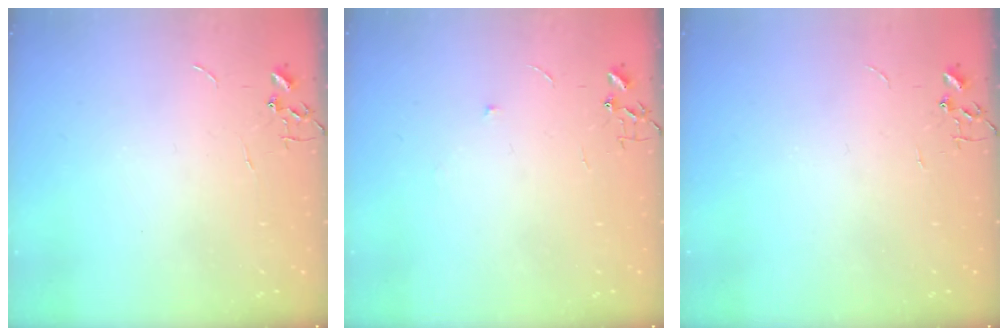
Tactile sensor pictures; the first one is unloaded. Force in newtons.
{"total": 3.7, "press": 3.6, "slide": 0.6}
{"total": 0.0}